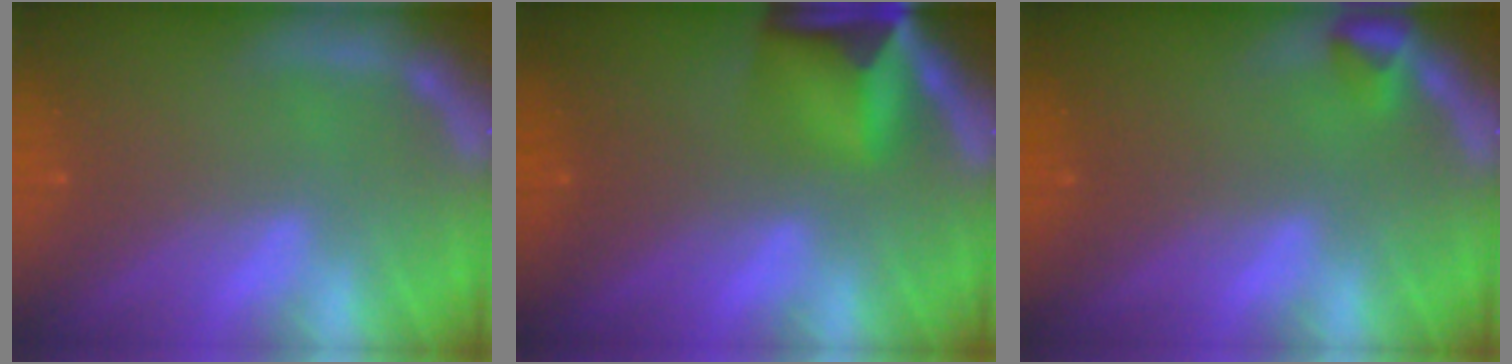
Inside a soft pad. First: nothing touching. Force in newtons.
{"total": 8.1}
{"total": 1.5}